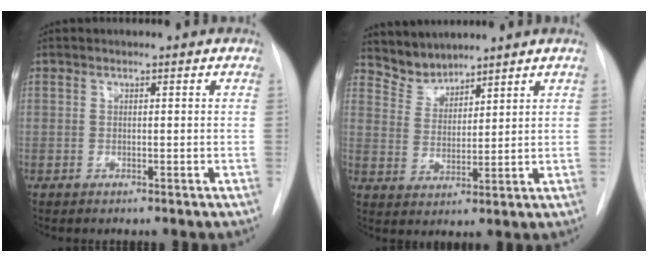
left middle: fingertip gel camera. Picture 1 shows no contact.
{"total": 4.8, "force": [4.6, 1.3, -0.4], "torque": [0.010, 0.005, 0.098]}